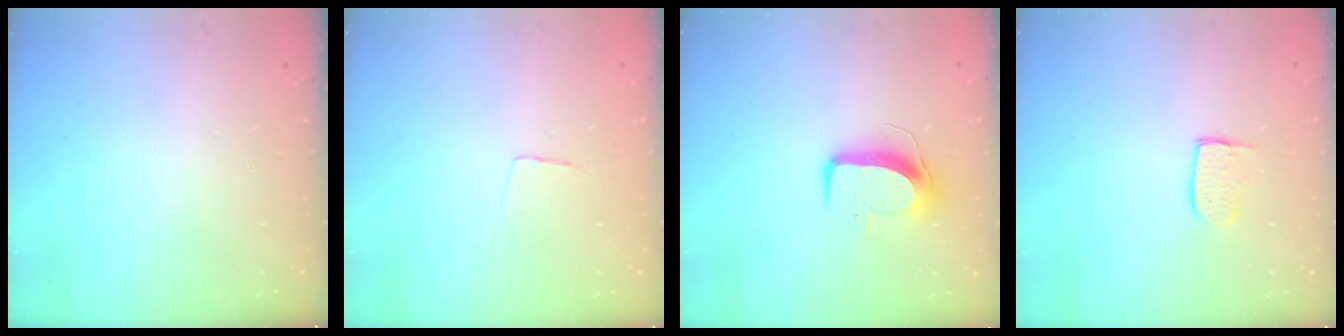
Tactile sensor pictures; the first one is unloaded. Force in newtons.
{"total": 3.2, "press": 3.2, "slide": 0.2}
{"total": 9.7, "press": 9.7, "slide": 0.3}
{"total": 6.3, "press": 6.3, "slide": 0.5}